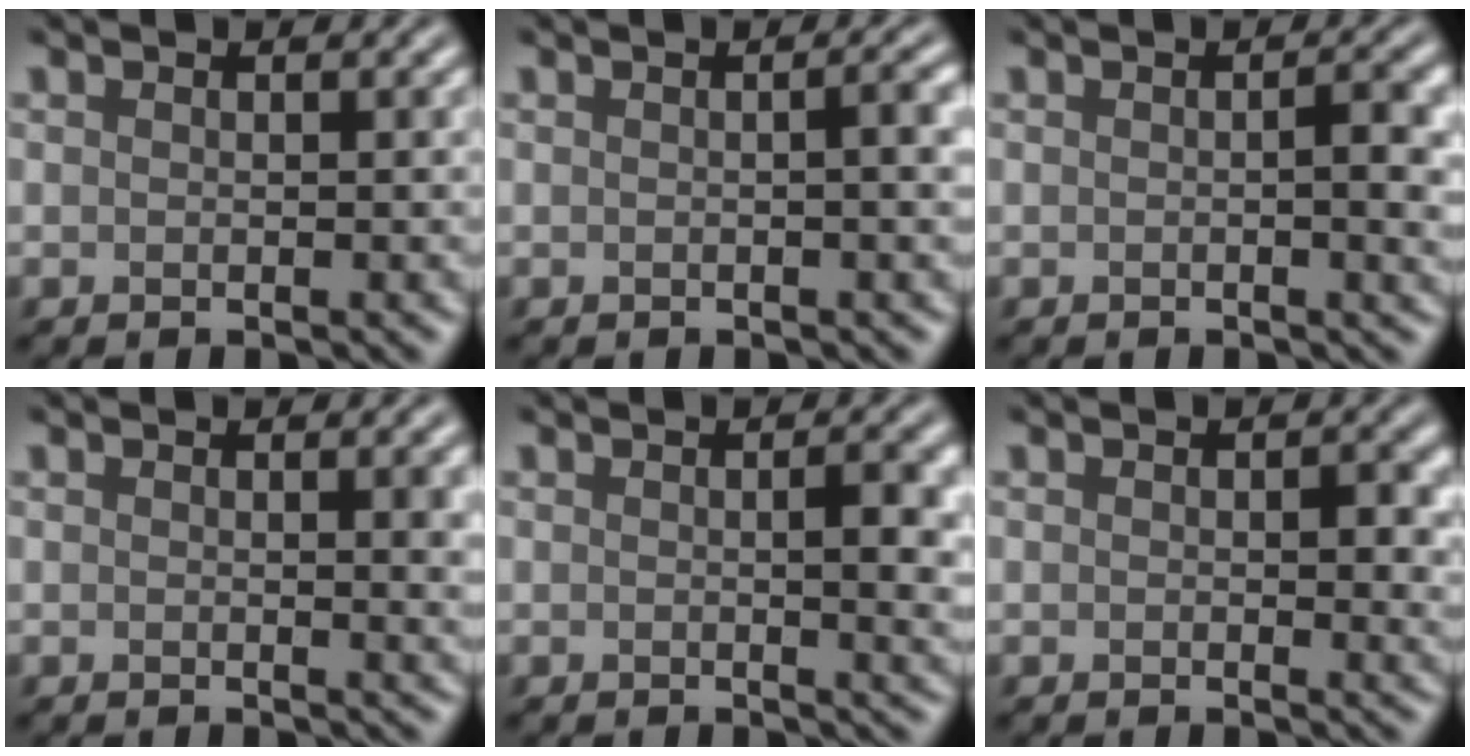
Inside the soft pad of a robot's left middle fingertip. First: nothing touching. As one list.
[{"total": 2.4, "force": [0.1, 0.6, 2.3], "torque": [-0.027, 0.006, -0.001]}, {"total": 2.7, "force": [0.0, 0.5, 2.6], "torque": [-0.039, 0.001, -0.001]}, {"total": 2.8, "force": [0.5, 0.8, 2.6], "torque": [-0.023, 0.001, 0.004]}, {"total": 3.2, "force": [0.2, 0.8, 3.1], "torque": [-0.039, 0.000, 0.001]}, {"total": 2.4, "force": [0.3, 1.2, 2.0], "torque": [-0.020, -0.003, 0.003]}]